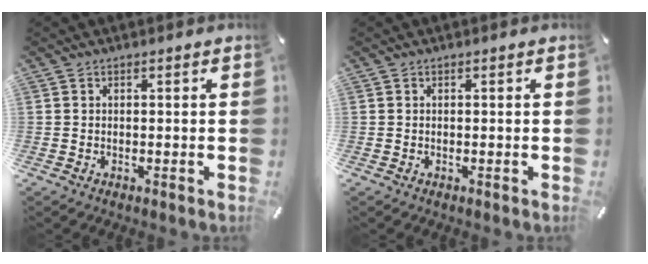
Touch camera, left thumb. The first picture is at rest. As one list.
[{"total": 0.0}]